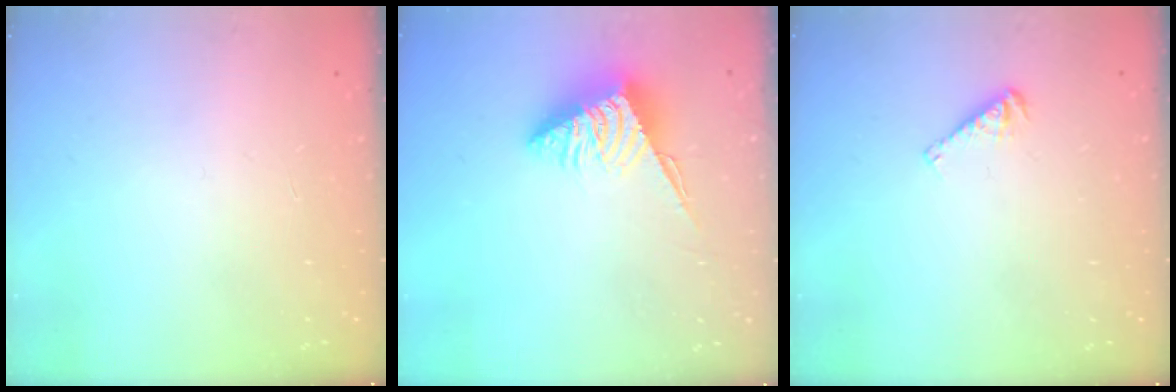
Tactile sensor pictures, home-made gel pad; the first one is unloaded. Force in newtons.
{"total": 6.1, "press": 6.1, "slide": 0.5}
{"total": 4.2, "press": 4.2, "slide": 0.1}